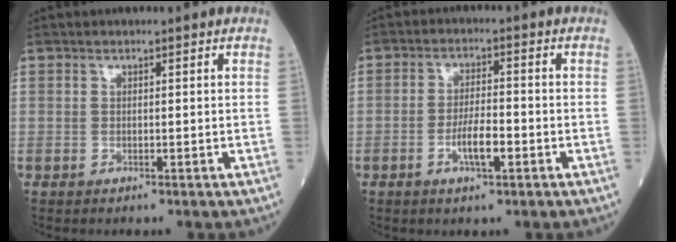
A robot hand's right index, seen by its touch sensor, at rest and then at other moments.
{"total": 4.7, "force": [-1.7, 1.0, 4.2], "torque": [-0.081, 0.001, -0.029]}